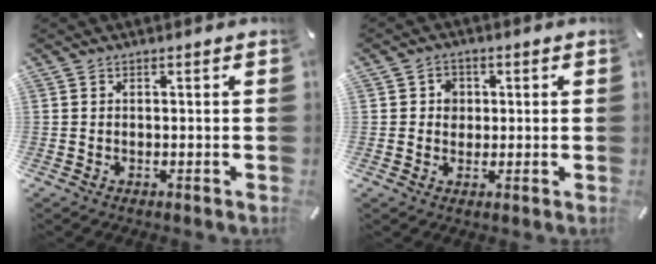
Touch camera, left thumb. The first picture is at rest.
{"total": 3.6, "force": [0.3, 3.5, 1.0], "torque": [-0.010, 0.003, -0.001]}